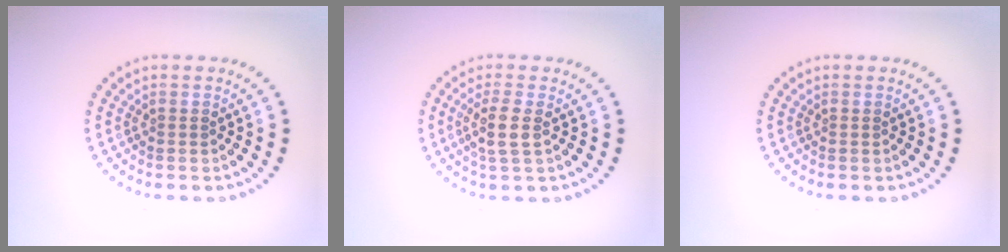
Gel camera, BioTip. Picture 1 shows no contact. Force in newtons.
{"total": 2.4, "press": 2.0, "slide": 1.3}
{"total": 0.0}